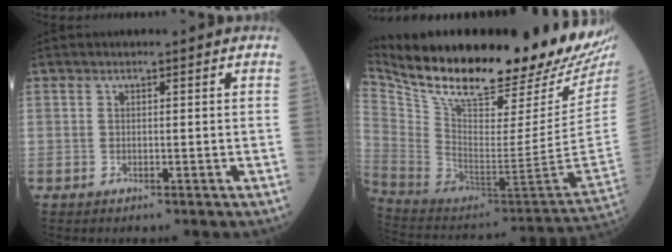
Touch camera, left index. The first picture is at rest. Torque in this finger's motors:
{"motor_torque": [0.25, -0.99, 0.79, 0.21]}